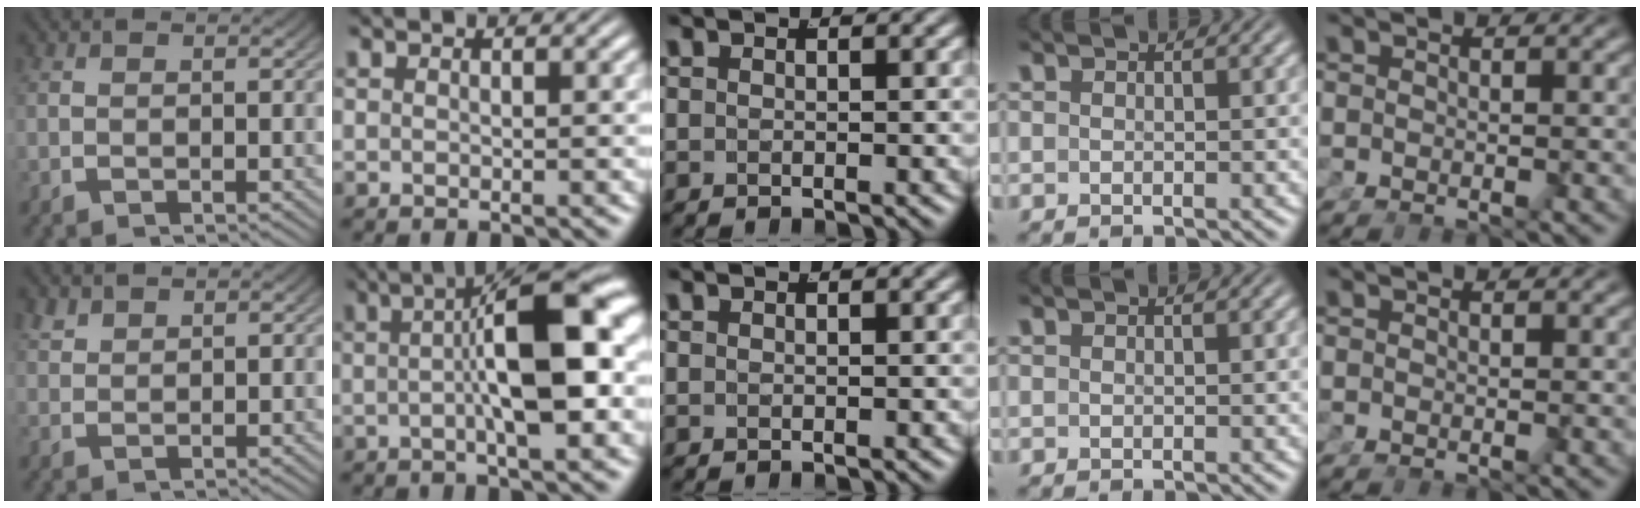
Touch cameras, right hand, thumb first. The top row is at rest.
{"thumb": {"total": 1.5, "force": [1.4, 0.4, 0.3], "torque": [-0.003, 0.002, 0.033]}, "index": {"total": 10.6, "force": [1.3, 2.9, 10.1], "torque": [-0.140, 0.013, 0.013]}}